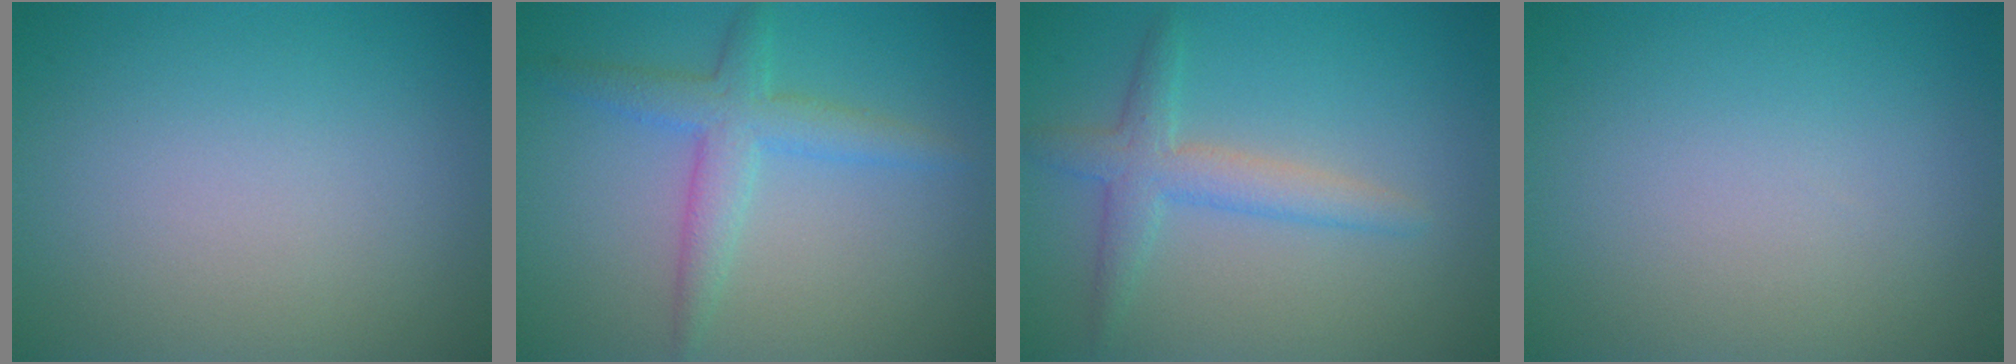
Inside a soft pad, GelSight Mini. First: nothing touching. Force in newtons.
{"total": 3.5, "press": 3.5, "slide": 0.1}
{"total": 3.1, "press": 3.1, "slide": 0.1}
{"total": 0.0}